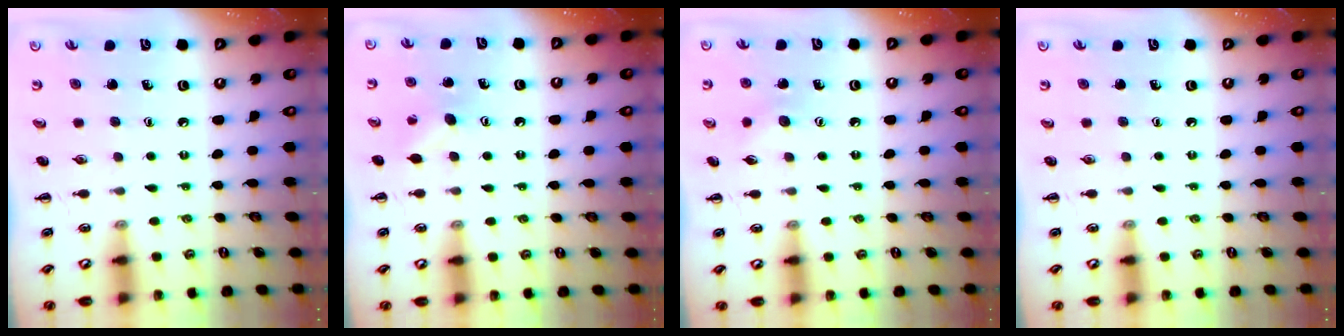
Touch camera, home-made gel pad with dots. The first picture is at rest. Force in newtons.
{"total": 6.8, "press": 6.6, "slide": 1.6}
{"total": 6.4, "press": 6.2, "slide": 1.4}
{"total": 0.0}